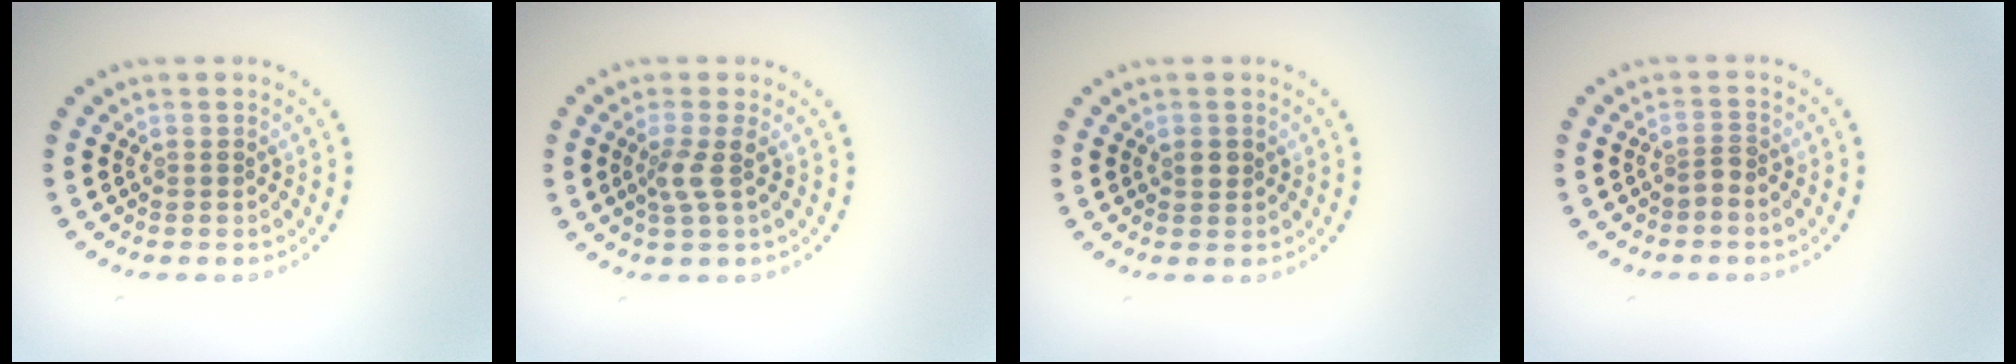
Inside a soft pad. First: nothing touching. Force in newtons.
{"total": 1.9, "press": 1.4, "slide": 1.2}
{"total": 1.0, "press": 0.9, "slide": 0.3}
{"total": 0.8, "press": 0.5, "slide": 0.6}